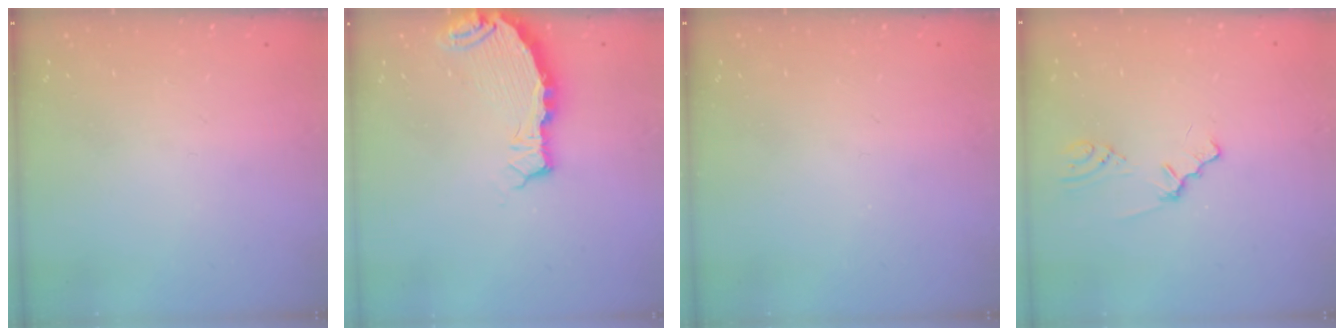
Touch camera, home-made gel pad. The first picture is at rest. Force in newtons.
{"total": 5.0, "press": 5.0, "slide": 0.6}
{"total": 0.0}
{"total": 0.9, "press": 0.9, "slide": 0.2}